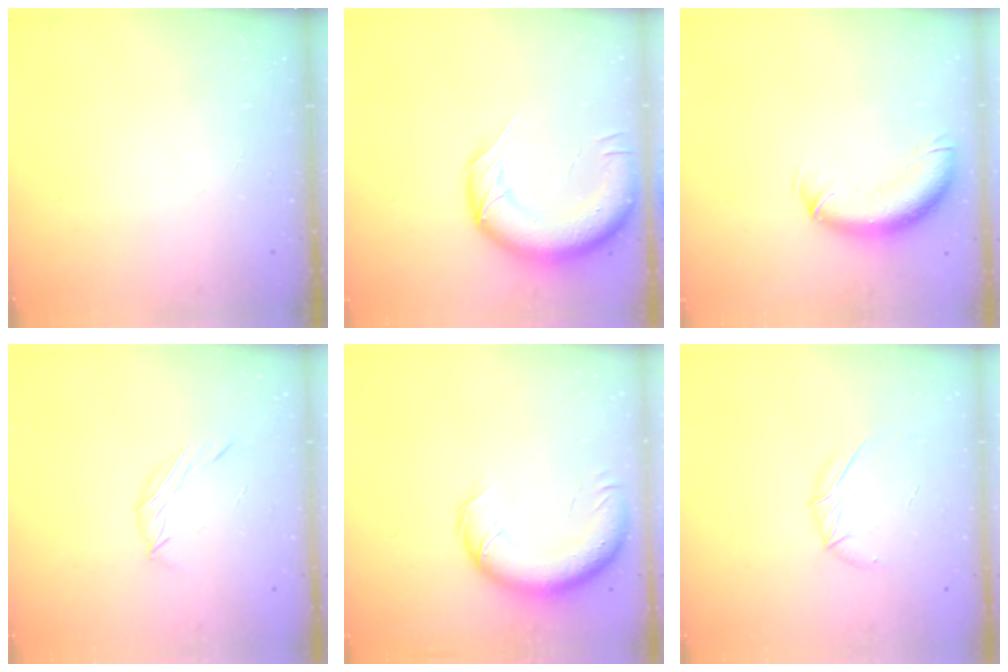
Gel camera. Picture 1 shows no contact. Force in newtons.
{"total": 15.9, "press": 15.5, "slide": 3.7}
{"total": 11.8, "press": 11.5, "slide": 2.6}
{"total": 5.4, "press": 5.3, "slide": 1.1}
{"total": 14.8, "press": 14.3, "slide": 3.9}
{"total": 7.6, "press": 7.5, "slide": 1.1}